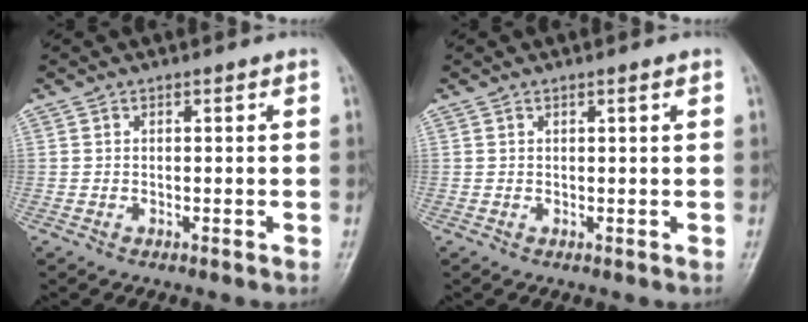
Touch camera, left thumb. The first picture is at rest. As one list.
[{"total": 0.8, "force": [0.4, 0.0, 0.6], "torque": [-0.011, 0.000, 0.007]}]